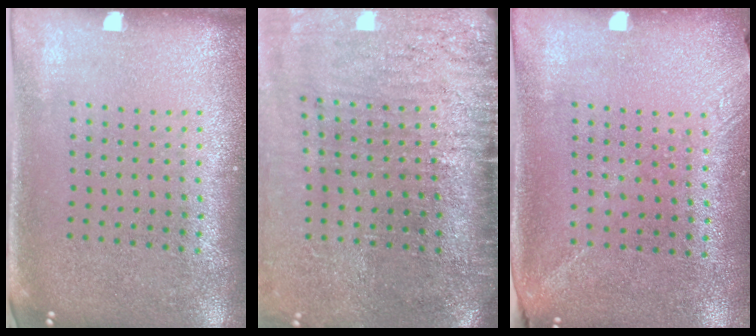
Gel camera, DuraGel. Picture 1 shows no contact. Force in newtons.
{"total": 4.4, "press": 3.5, "slide": 2.5}
{"total": 1.4, "press": 1.0, "slide": 0.9}